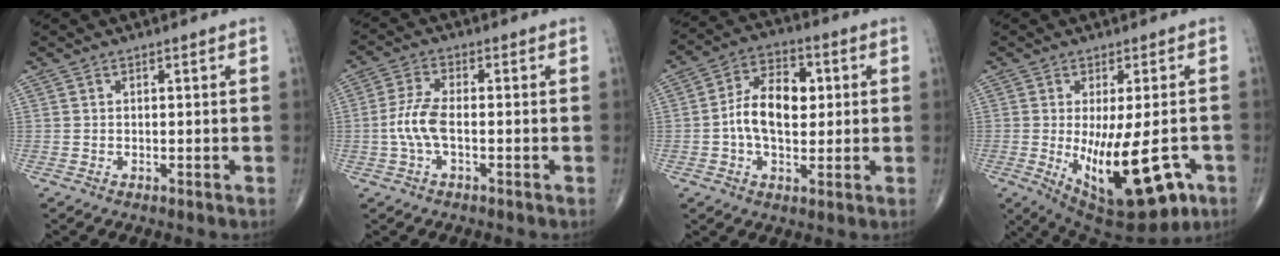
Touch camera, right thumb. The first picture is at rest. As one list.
[{"total": 5.8, "force": [-1.2, 2.2, 5.2], "torque": [-0.129, 0.013, -0.026]}, {"total": 11.3, "force": [0.4, 7.1, 8.9], "torque": [-0.138, 0.019, 0.001]}, {"total": 17.7, "force": [-5.1, 7.0, 15.4], "torque": [-0.223, -0.022, -0.056]}]